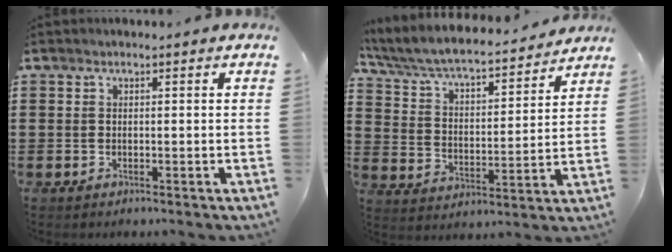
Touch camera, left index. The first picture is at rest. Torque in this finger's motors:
{"motor_torque": [0.50, -1.63, 0.09, 0.07]}